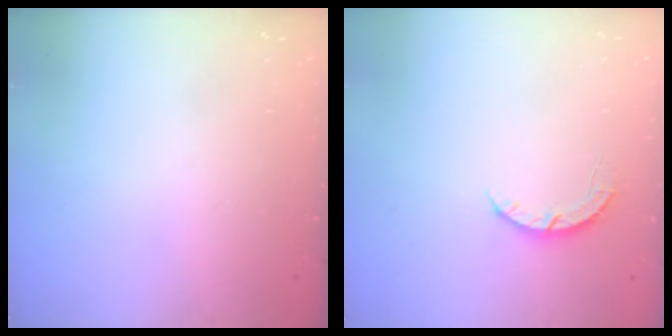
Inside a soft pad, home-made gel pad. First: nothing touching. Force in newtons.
{"total": 3.8, "press": 3.7, "slide": 0.7}